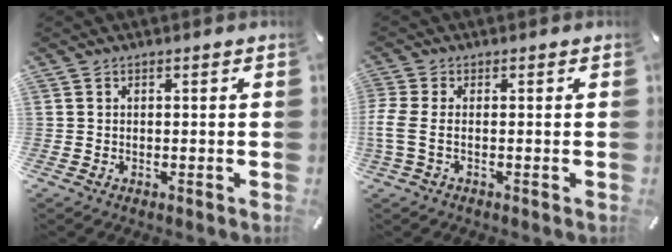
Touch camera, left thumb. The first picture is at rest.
{"total": 4.1, "force": [-0.8, 1.5, 3.8], "torque": [-0.093, -0.010, -0.017]}